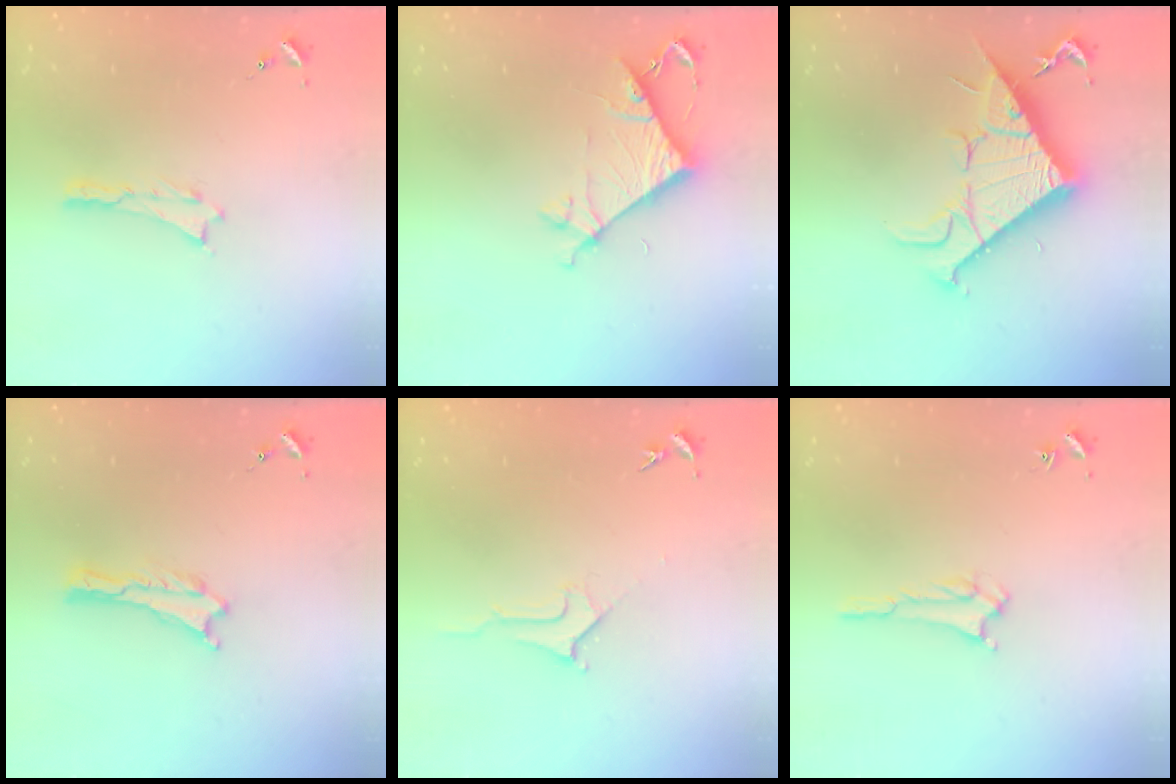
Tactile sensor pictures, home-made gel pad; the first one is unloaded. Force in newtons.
{"total": 7.2, "press": 7.2, "slide": 0.4}
{"total": 13.0, "press": 13.0, "slide": 0.2}
{"total": 0.0}
{"total": 2.8, "press": 2.8, "slide": 0.4}
{"total": 1.5, "press": 1.5, "slide": 0.2}